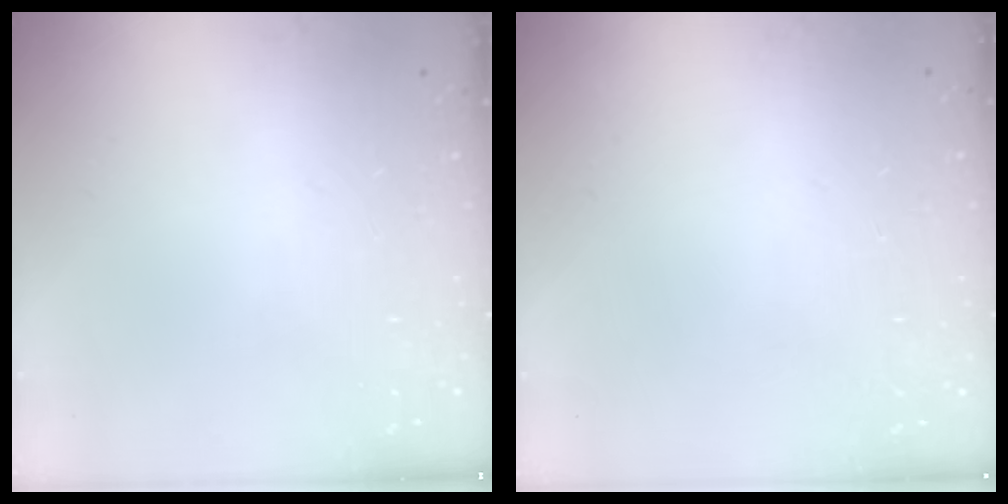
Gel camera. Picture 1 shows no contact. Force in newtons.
{"total": 0.0}